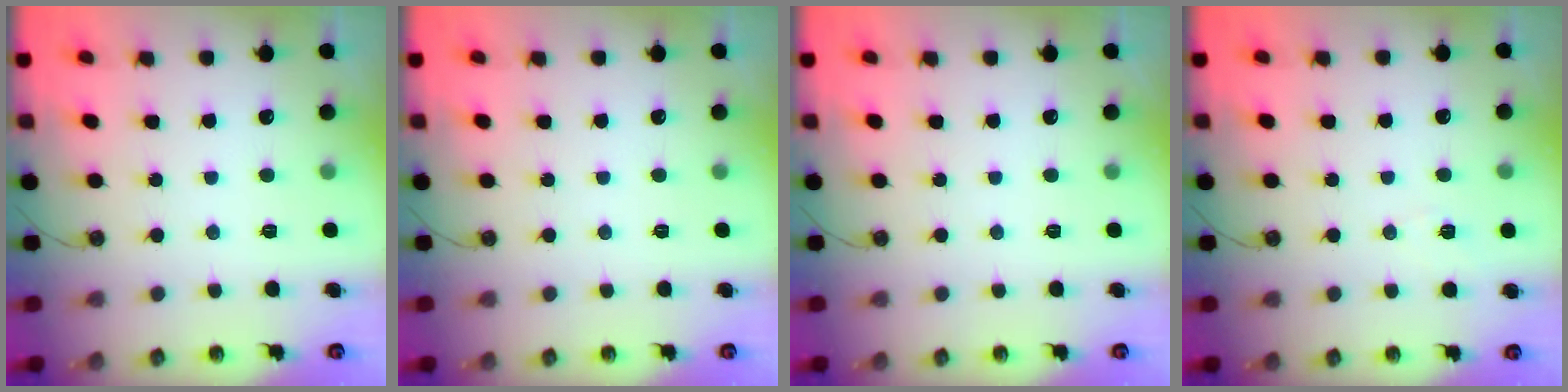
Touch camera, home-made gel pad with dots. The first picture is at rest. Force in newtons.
{"total": 0.0}
{"total": 0.0}
{"total": 2.7, "press": 2.3, "slide": 1.4}